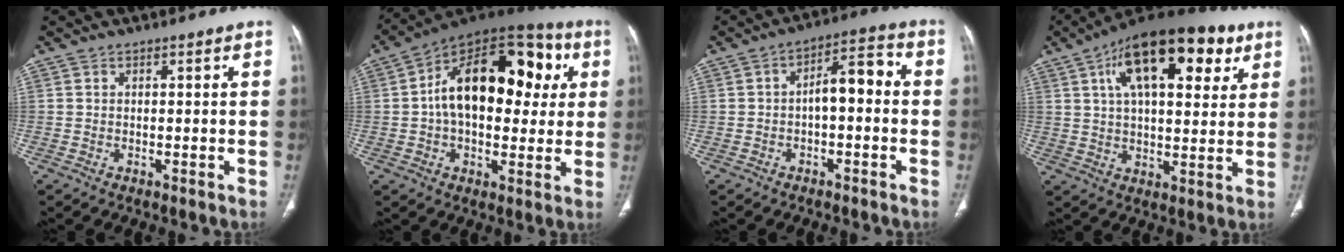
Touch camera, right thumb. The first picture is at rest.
{"total": 23.9, "force": [3.8, 14.1, 18.9], "torque": [-0.249, 0.030, 0.045]}
{"total": 7.3, "force": [-0.6, 3.5, 6.4], "torque": [-0.082, 0.036, -0.020]}
{"total": 22.2, "force": [9.5, 10.1, 17.3], "torque": [-0.246, -0.002, 0.149]}